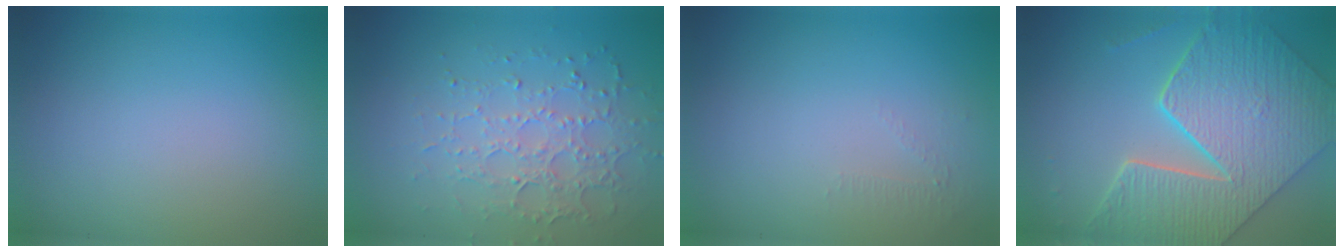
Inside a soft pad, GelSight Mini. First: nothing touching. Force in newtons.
{"total": 3.5, "press": 3.3, "slide": 1.2}
{"total": 0.5, "press": 0.2, "slide": 0.5}
{"total": 9.0, "press": 7.2, "slide": 5.3}